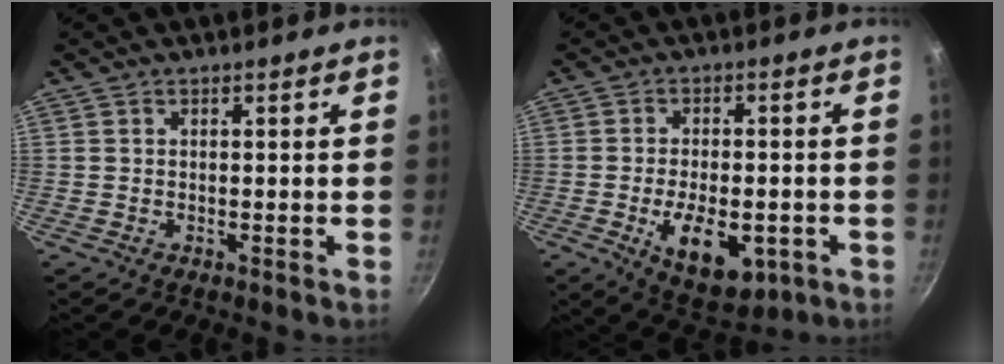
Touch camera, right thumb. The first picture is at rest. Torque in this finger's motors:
{"motor_torque": [-0.45, 0.51, 0.67, 0.27, 0.27]}